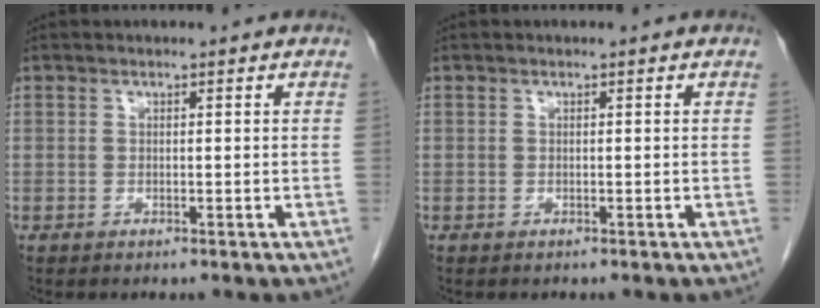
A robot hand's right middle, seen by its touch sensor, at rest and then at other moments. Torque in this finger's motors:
{"motor_torque": [-0.40, -0.19, -0.04, 0.01]}